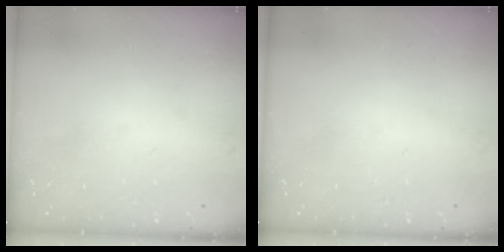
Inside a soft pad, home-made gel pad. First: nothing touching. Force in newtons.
{"total": 0.0}